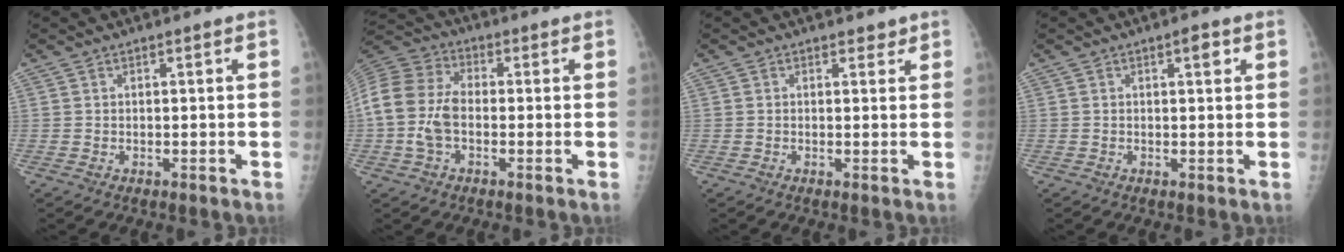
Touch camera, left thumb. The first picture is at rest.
{"total": 13.1, "force": [-1.5, 8.4, 9.9], "torque": [-0.218, 0.028, -0.033]}
{"total": 1.3, "force": [1.0, 0.7, 0.4], "torque": [0.006, -0.006, 0.010]}
{"total": 2.3, "force": [1.1, 0.7, 1.9], "torque": [-0.024, -0.002, 0.014]}